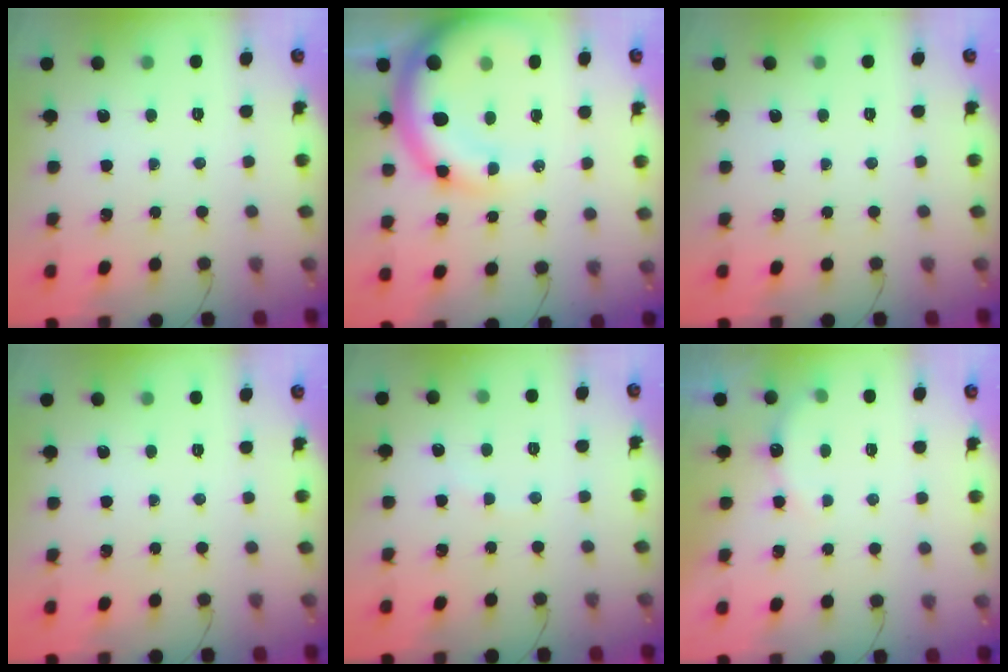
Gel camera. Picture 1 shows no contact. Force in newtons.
{"total": 14.0, "press": 13.6, "slide": 3.6}
{"total": 0.0}
{"total": 0.0}
{"total": 3.8, "press": 3.7, "slide": 0.9}
{"total": 5.4, "press": 5.3, "slide": 0.9}